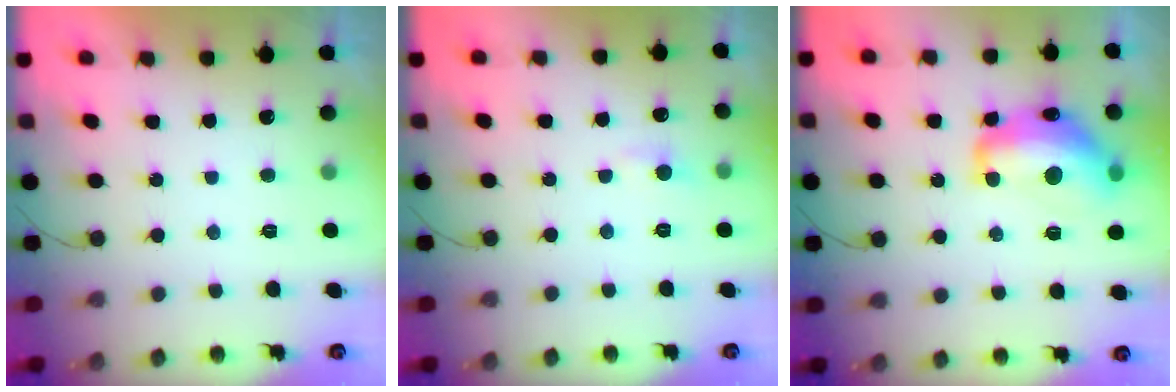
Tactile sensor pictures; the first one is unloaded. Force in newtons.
{"total": 5.3, "press": 5.3, "slide": 0.7}
{"total": 16.6, "press": 16.6, "slide": 1.0}